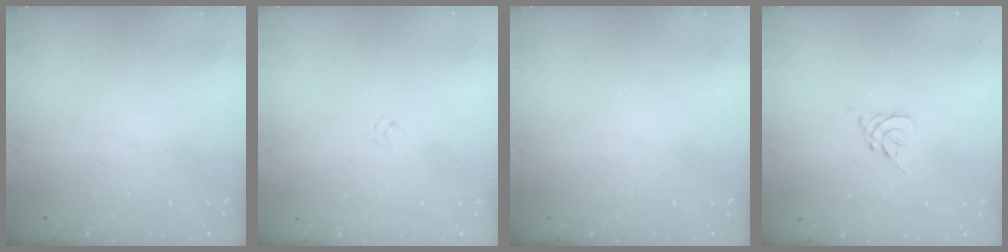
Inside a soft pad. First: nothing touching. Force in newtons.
{"total": 2.3, "press": 2.2, "slide": 0.6}
{"total": 0.0}
{"total": 2.6, "press": 2.5, "slide": 0.7}